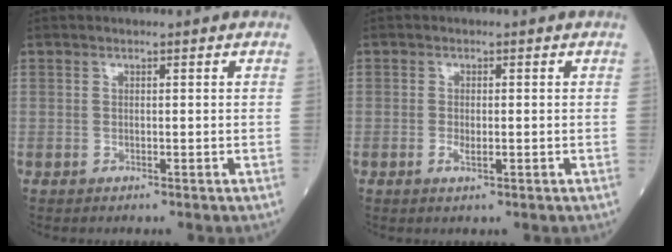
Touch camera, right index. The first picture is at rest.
{"total": 2.3, "force": [-0.6, 0.9, 2.0], "torque": [-0.042, -0.003, -0.007]}